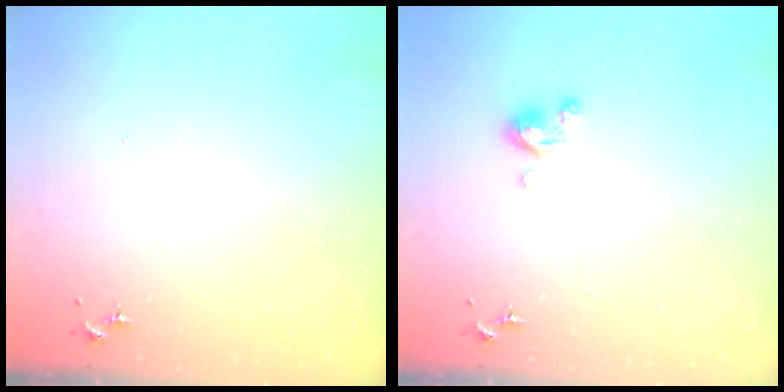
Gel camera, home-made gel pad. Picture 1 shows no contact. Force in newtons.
{"total": 3.0, "press": 3.0, "slide": 0.3}